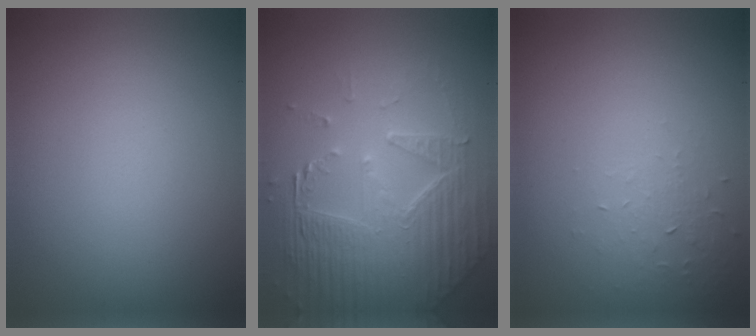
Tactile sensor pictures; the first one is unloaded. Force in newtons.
{"total": 6.7, "press": 5.1, "slide": 4.3}
{"total": 1.0, "press": 0.4, "slide": 0.9}